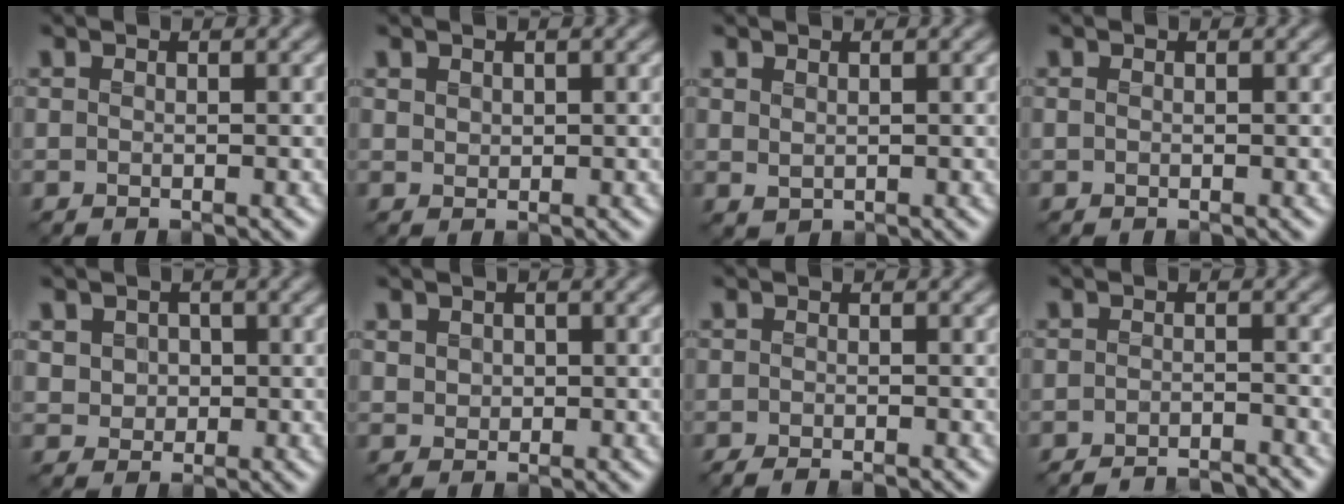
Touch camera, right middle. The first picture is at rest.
{"total": 0.7, "force": [0.4, 0.5, 0.2], "torque": [-0.009, -0.002, 0.009]}
{"total": 0.6, "force": [0.4, 0.4, 0.3], "torque": [-0.011, -0.004, 0.011]}
{"total": 0.0}
{"total": 2.2, "force": [0.1, 2.0, 1.0], "torque": [-0.029, 0.000, 0.009]}
{"total": 1.0, "force": [0.1, 0.9, 0.4], "torque": [-0.009, -0.004, 0.004]}
{"total": 1.5, "force": [-1.5, -0.1, 0.3], "torque": [-0.002, -0.007, -0.026]}
{"total": 3.6, "force": [-3.5, 0.1, 0.4], "torque": [-0.002, -0.002, -0.055]}